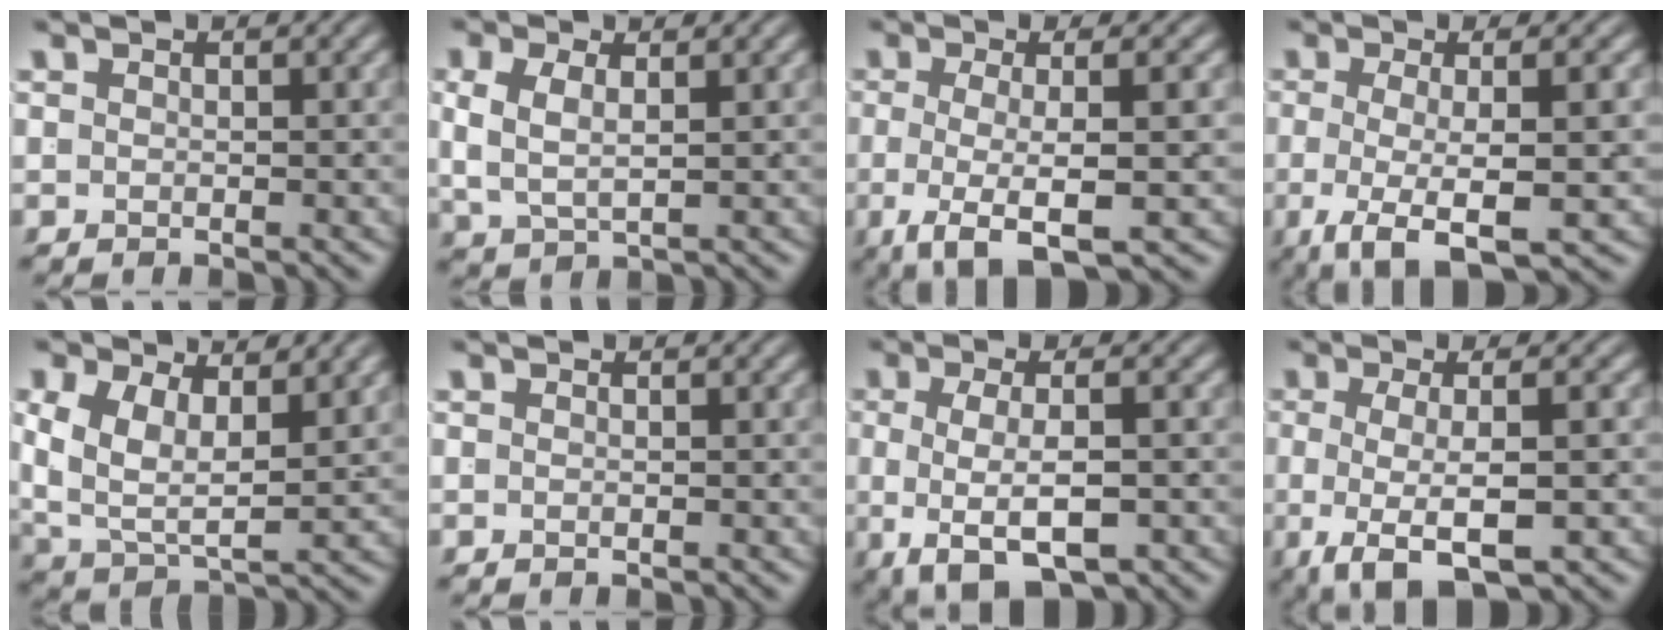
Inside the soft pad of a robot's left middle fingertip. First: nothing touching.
{"total": 4.1, "force": [0.8, 2.7, 3.0], "torque": [-0.071, -0.007, 0.022]}
{"total": 6.2, "force": [-2.9, 1.4, 5.3], "torque": [-0.107, -0.031, -0.027]}
{"total": 6.8, "force": [-3.5, 1.9, 5.6], "torque": [-0.113, -0.037, -0.034]}
{"total": 6.9, "force": [1.1, 5.1, 4.5], "torque": [-0.115, -0.027, 0.028]}
{"total": 0.0}
{"total": 7.0, "force": [-2.9, 2.9, 5.7], "torque": [-0.111, -0.029, -0.021]}
{"total": 6.4, "force": [-2.8, 1.8, 5.5], "torque": [-0.108, -0.031, -0.023]}